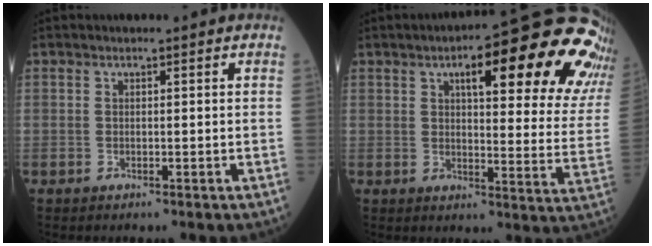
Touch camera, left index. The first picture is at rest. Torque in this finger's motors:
{"motor_torque": [1.44, -0.70, 1.05, 0.21]}